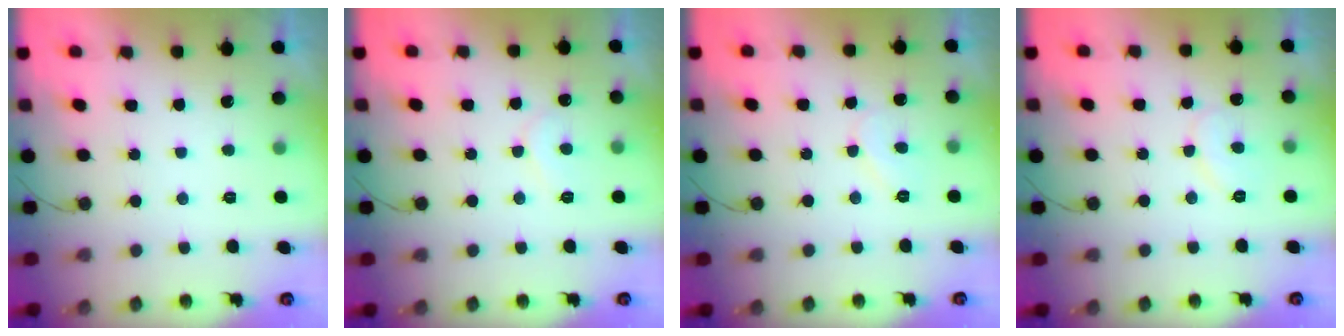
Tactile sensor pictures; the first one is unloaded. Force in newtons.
{"total": 5.7, "press": 5.7, "slide": 0.5}
{"total": 4.8, "press": 4.7, "slide": 0.6}
{"total": 6.9, "press": 6.9, "slide": 0.4}